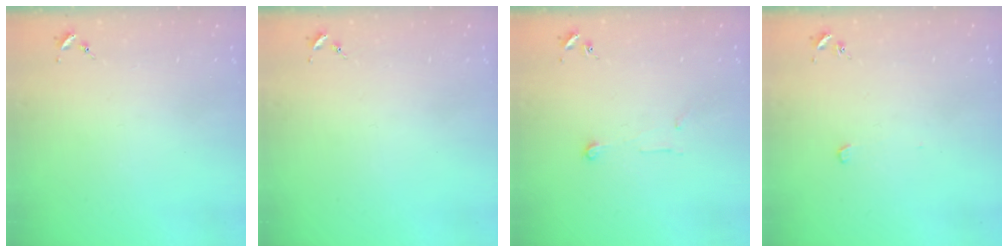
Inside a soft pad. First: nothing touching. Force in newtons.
{"total": 0.0}
{"total": 5.3, "press": 5.3, "slide": 0.2}
{"total": 2.8, "press": 2.8, "slide": 0.1}